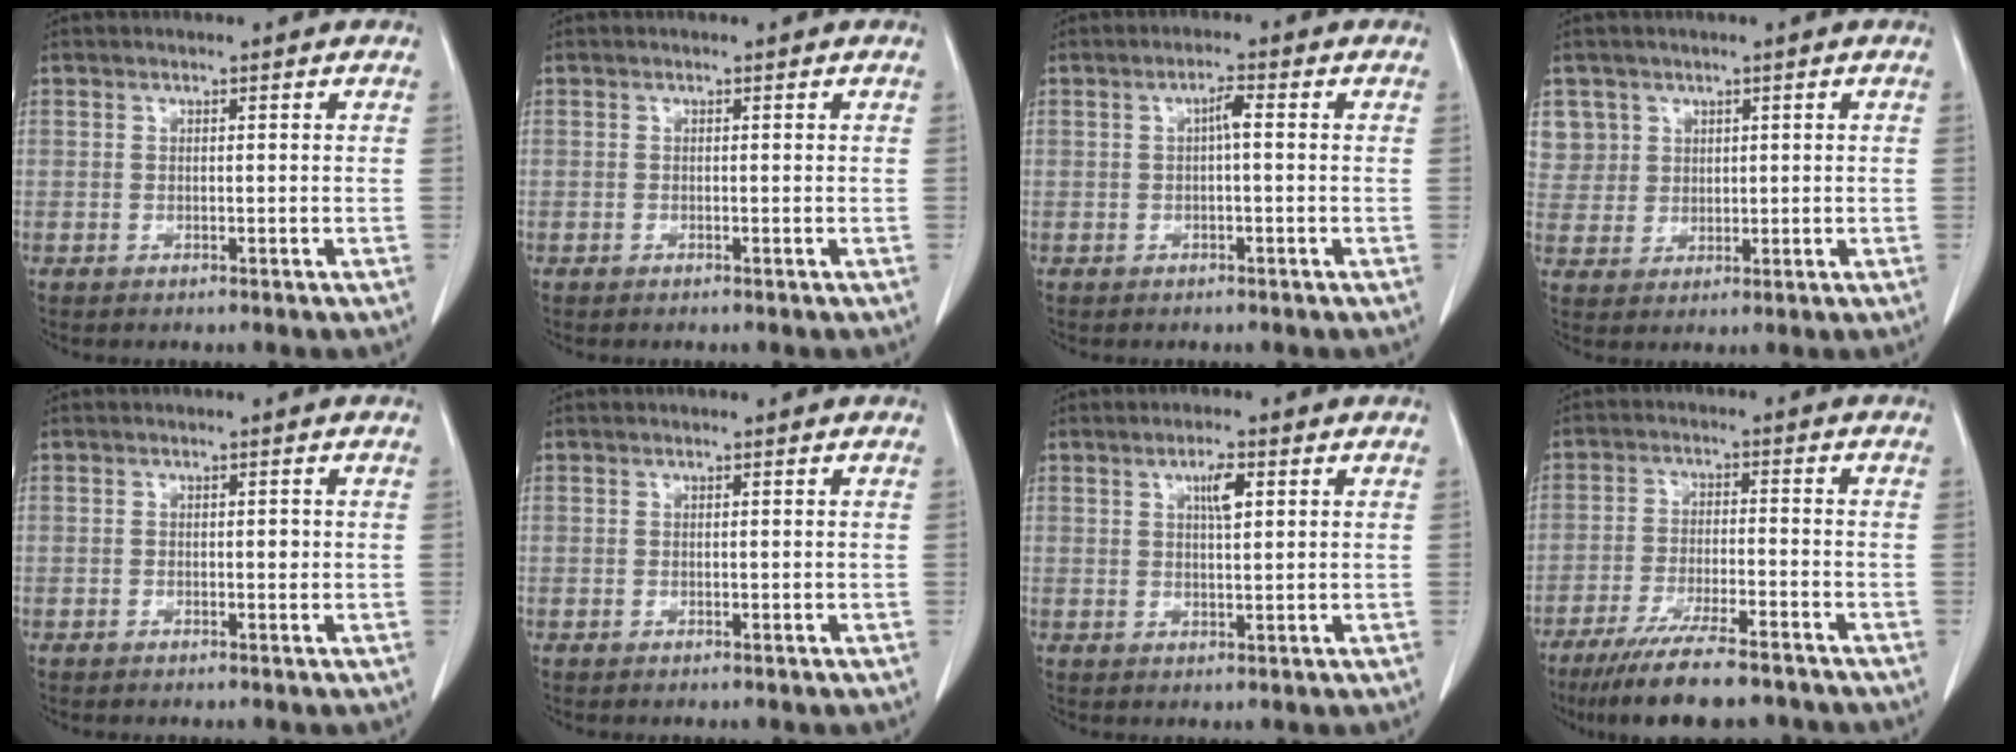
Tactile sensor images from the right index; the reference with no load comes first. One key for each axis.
{"total": 0.0}
{"total": 2.0, "fx": 0.1, "fy": 0.2, "fz": 2.0, "tx": -0.035, "ty": 0.005, "tz": 0.002}
{"total": 5.8, "fx": 2.7, "fy": 5.1, "fz": -0.1, "tx": 0.011, "ty": 0.009, "tz": 0.061}
{"total": 0.8, "fx": -0.1, "fy": 0.5, "fz": 0.6, "tx": -0.007, "ty": 0.002, "tz": -0.002}
{"total": 0.0}
{"total": 3.3, "fx": 1.3, "fy": 0.7, "fz": 3.0, "tx": -0.052, "ty": 0.001, "tz": 0.023}
{"total": 12.4, "fx": -10.1, "fy": 1.7, "fz": 7.0, "tx": -0.115, "ty": -0.029, "tz": -0.162}